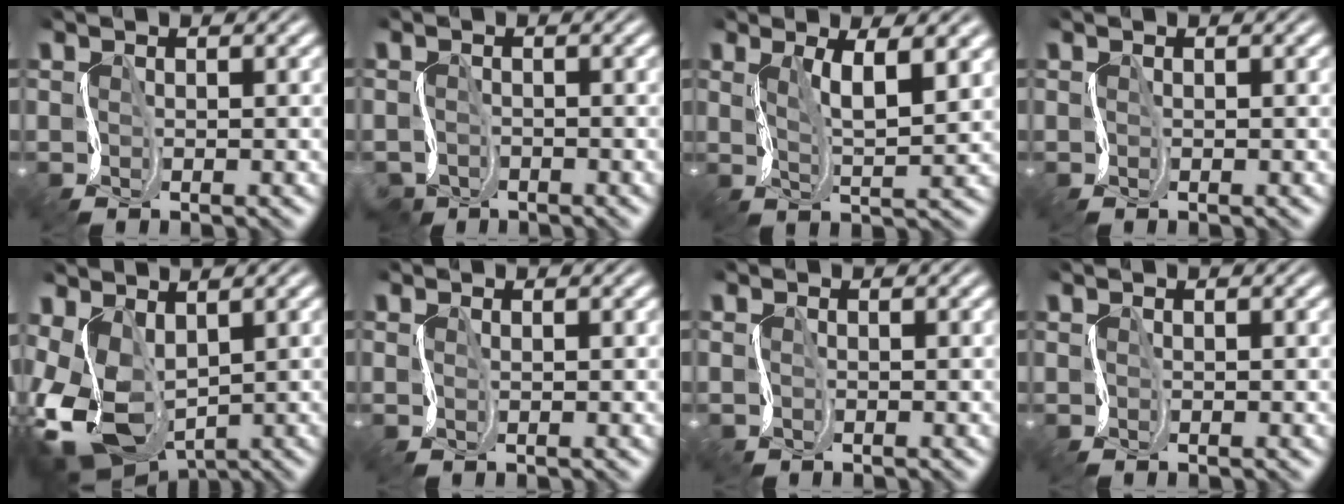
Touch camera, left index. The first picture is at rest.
{"total": 2.5, "force": [-2.1, 1.3, 0.3], "torque": [-0.004, -0.015, -0.047]}
{"total": 3.8, "force": [1.3, 0.9, 3.5], "torque": [-0.073, -0.011, 0.020]}
{"total": 0.0}
{"total": 11.0, "force": [-1.1, 7.0, 8.5], "torque": [-0.183, -0.031, -0.003]}
{"total": 0.0}
{"total": 0.7, "force": [-0.6, 0.2, -0.5], "torque": [0.010, -0.006, -0.012]}
{"total": 0.0}